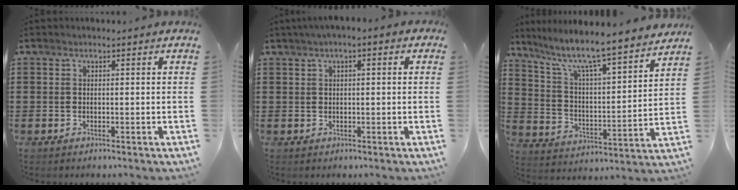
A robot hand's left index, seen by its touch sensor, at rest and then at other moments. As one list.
[{"total": 1.6, "force": [0.2, 0.3, 1.6], "torque": [-0.028, 0.002, 0.002]}, {"total": 7.6, "force": [6.6, 0.4, 3.8], "torque": [-0.104, -0.054, 0.105]}]